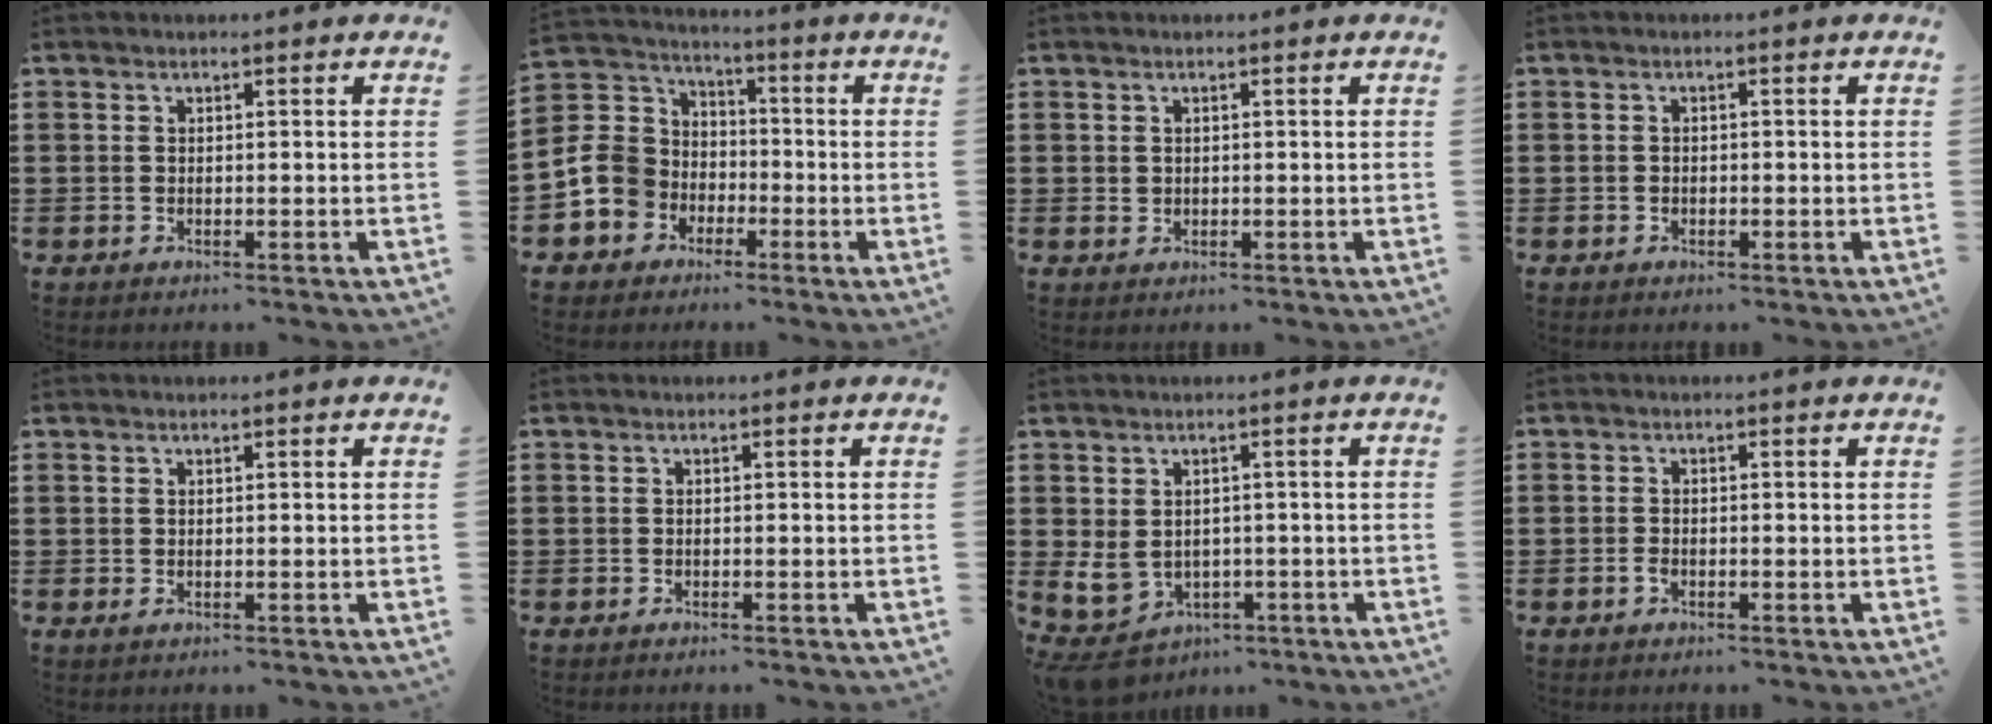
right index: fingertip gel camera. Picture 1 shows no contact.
{"total": 8.8, "force": [-2.9, 8.0, 2.4], "torque": [-0.104, 0.013, -0.061]}
{"total": 0.8, "force": [0.3, 0.7, 0.2], "torque": [-0.005, 0.003, 0.005]}
{"total": 0.8, "force": [-0.4, 0.6, 0.2], "torque": [-0.005, 0.002, -0.010]}
{"total": 0.0}
{"total": 0.0}
{"total": 4.3, "force": [-1.2, 3.4, 2.4], "torque": [-0.079, 0.000, -0.027]}
{"total": 0.9, "force": [-0.6, 0.5, 0.5], "torque": [-0.011, -0.003, -0.012]}